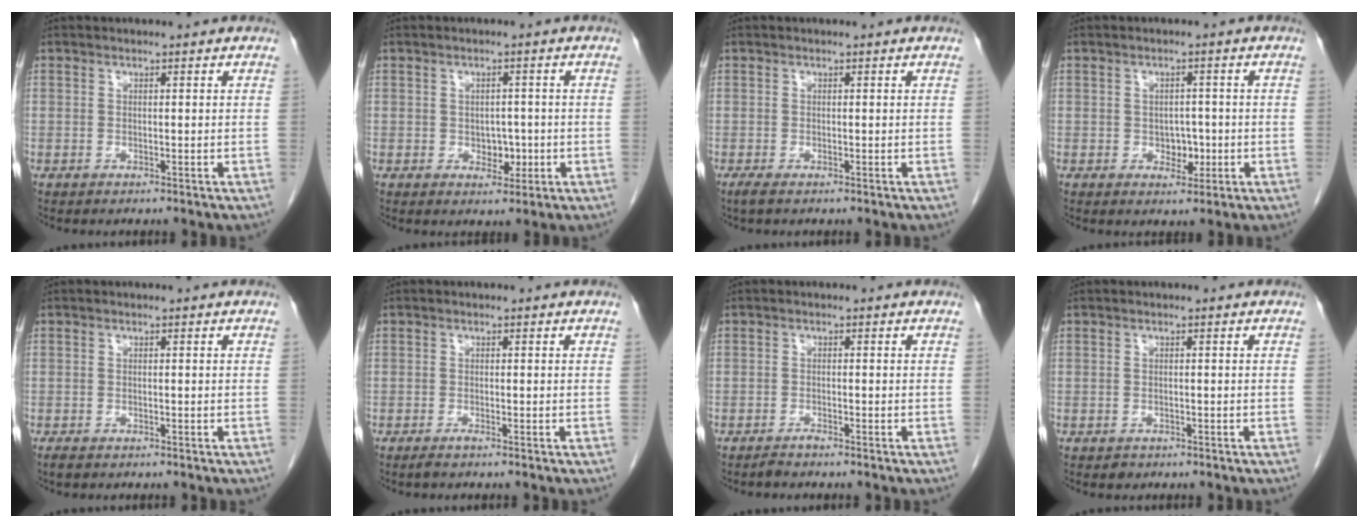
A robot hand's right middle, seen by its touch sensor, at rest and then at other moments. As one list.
[{"total": 2.9, "force": [-0.6, 2.1, 2.0], "torque": [-0.020, 0.004, -0.004]}, {"total": 0.9, "force": [-0.7, 0.1, 0.7], "torque": [-0.019, -0.005, -0.014]}, {"total": 3.0, "force": [-0.6, 2.1, 2.0], "torque": [-0.020, 0.005, -0.005]}, {"total": 1.0, "force": [-0.7, 0.4, 0.5], "torque": [-0.016, -0.003, -0.012]}, {"total": 0.8, "force": [-0.6, -0.1, 0.5], "torque": [-0.011, -0.002, -0.011]}, {"total": 0.9, "force": [-0.8, -0.1, 0.3], "torque": [-0.008, -0.001, -0.015]}, {"total": 0.8, "force": [-0.5, 0.6, 0.1], "torque": [-0.005, 0.002, -0.005]}]